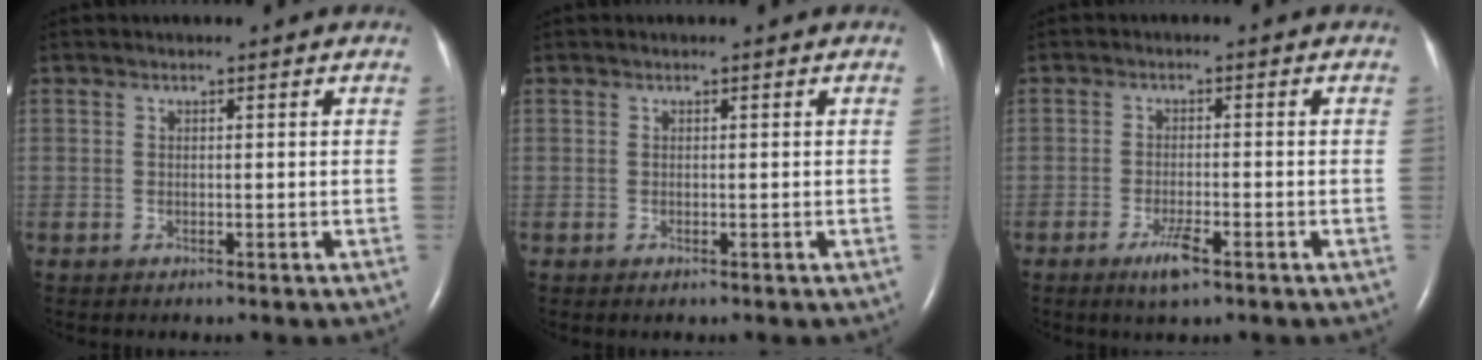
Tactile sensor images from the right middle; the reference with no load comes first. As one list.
[{"total": 0.0}, {"total": 3.9, "force": [-2.4, 0.6, 3.0], "torque": [-0.062, -0.005, -0.042]}]